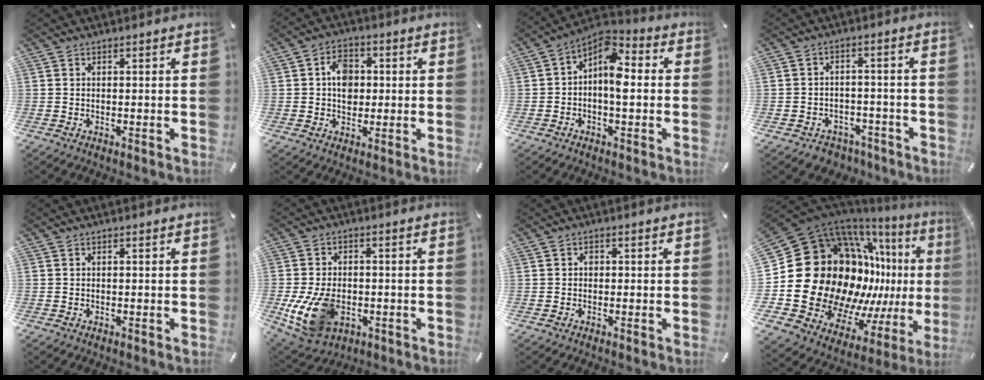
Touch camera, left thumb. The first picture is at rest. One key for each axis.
{"total": 6.8, "fx": 0.4, "fy": 5.4, "fz": 4.0, "tx": -0.058, "ty": 0.005, "tz": 0.005}
{"total": 8.4, "fx": 0.0, "fy": 4.9, "fz": 6.8, "tx": -0.112, "ty": -0.015, "tz": -0.006}
{"total": 4.3, "fx": -2.8, "fy": 3.1, "fz": 0.8, "tx": -0.010, "ty": 0.019, "tz": -0.052}
{"total": 0.0}
{"total": 13.4, "fx": -3.2, "fy": 9.2, "fz": 9.2, "tx": -0.200, "ty": -0.001, "tz": -0.055}
{"total": 1.1, "fx": -0.1, "fy": 0.9, "fz": 0.5, "tx": -0.011, "ty": 0.005, "tz": -0.003}
{"total": 30.4, "fx": 1.6, "fy": 23.3, "fz": 19.5, "tx": -0.334, "ty": -0.088, "tz": 0.099}